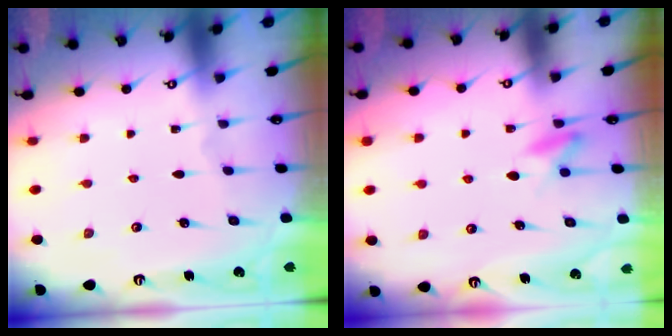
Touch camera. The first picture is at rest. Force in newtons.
{"total": 5.8, "press": 5.7, "slide": 1.3}